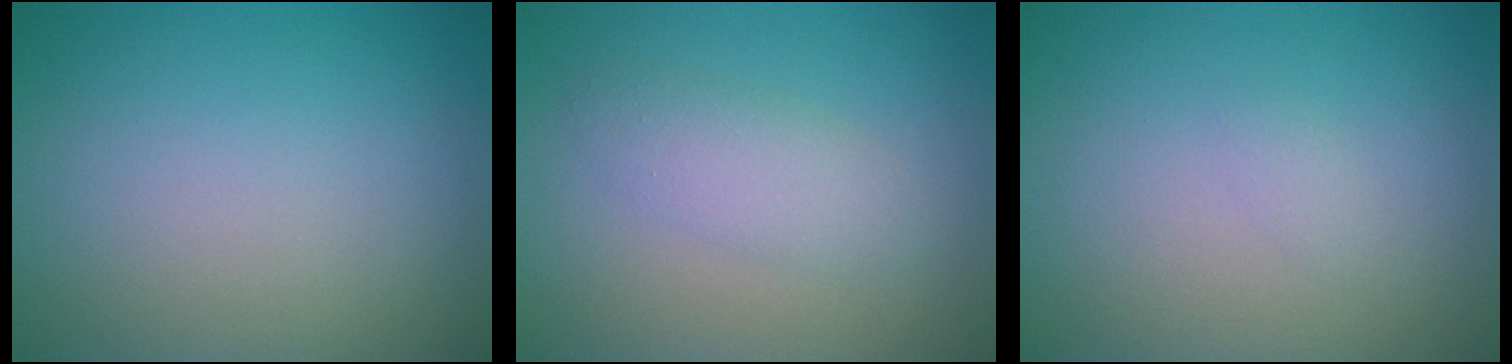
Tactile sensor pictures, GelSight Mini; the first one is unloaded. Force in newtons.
{"total": 2.5, "press": 2.5, "slide": 0.1}
{"total": 0.5, "press": 0.5, "slide": 0.1}